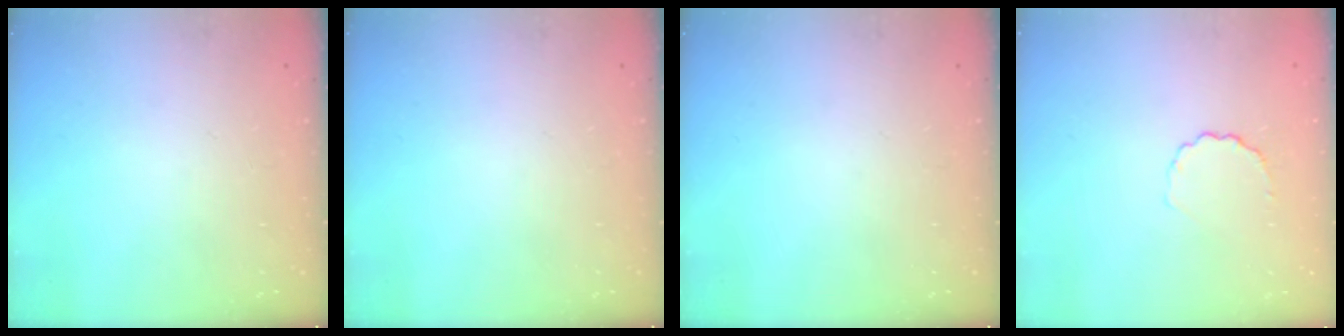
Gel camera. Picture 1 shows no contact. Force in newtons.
{"total": 0.0}
{"total": 0.0}
{"total": 3.7, "press": 3.5, "slide": 1.3}